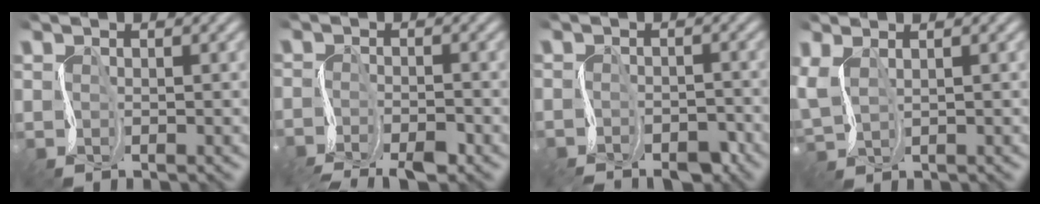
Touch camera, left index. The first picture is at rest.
{"total": 4.5, "force": [-3.8, 0.8, 2.3], "torque": [-0.044, -0.013, -0.077]}
{"total": 3.9, "force": [-3.5, 1.2, 1.0], "torque": [-0.013, -0.005, -0.067]}
{"total": 3.0, "force": [1.4, 1.5, 2.1], "torque": [-0.067, 0.016, 0.030]}